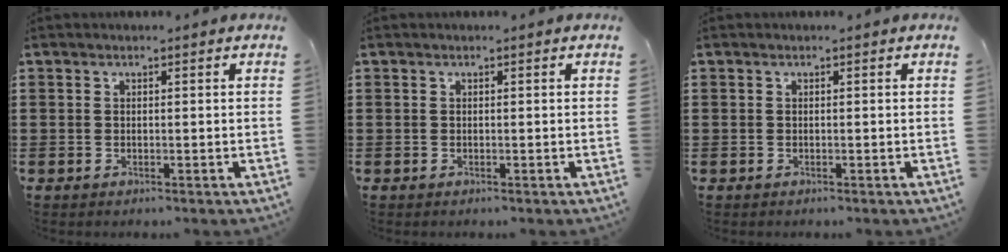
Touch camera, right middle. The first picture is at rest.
{"total": 0.0}
{"total": 0.0}